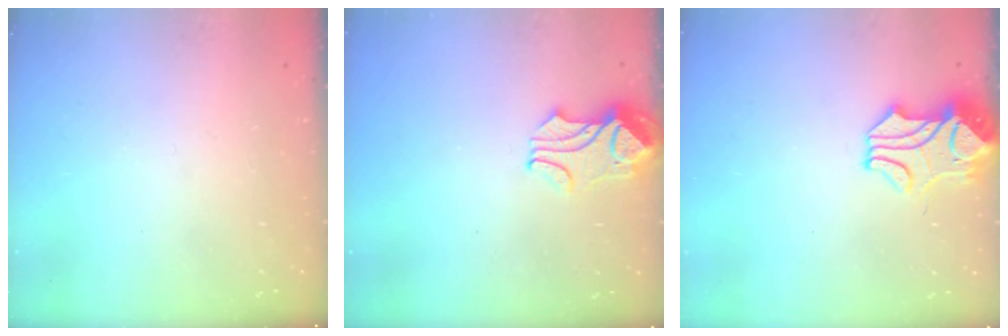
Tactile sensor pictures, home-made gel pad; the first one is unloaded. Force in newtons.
{"total": 2.5, "press": 2.4, "slide": 0.6}
{"total": 2.7, "press": 2.4, "slide": 1.1}